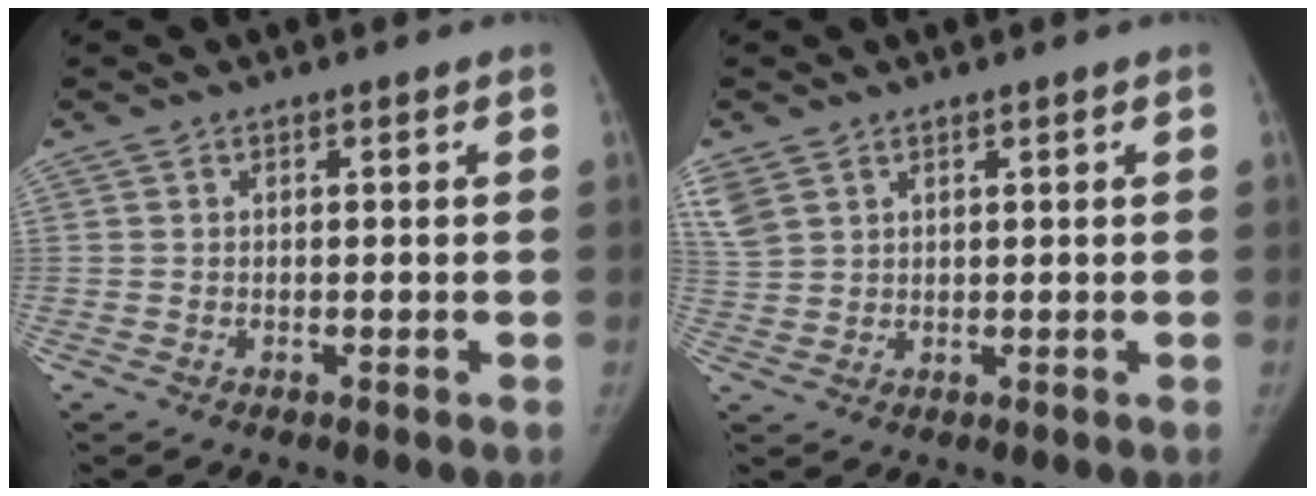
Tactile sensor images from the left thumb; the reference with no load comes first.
{"total": 6.6, "force": [3.8, 4.4, 3.1], "torque": [-0.086, 0.005, 0.087]}